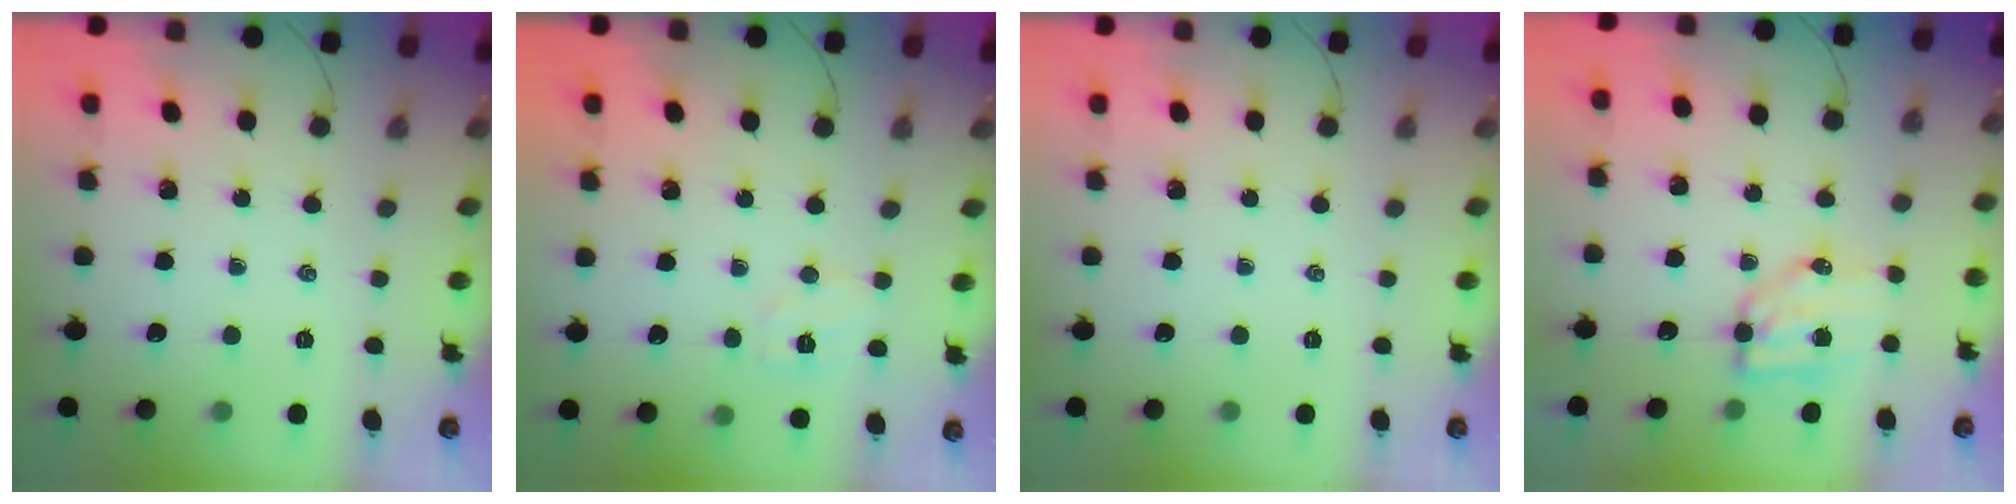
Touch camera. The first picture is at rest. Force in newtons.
{"total": 5.9, "press": 5.7, "slide": 1.3}
{"total": 0.0}
{"total": 7.8, "press": 7.8, "slide": 1.1}